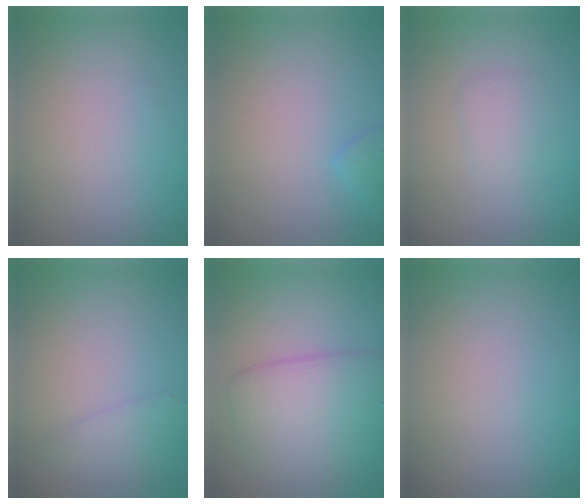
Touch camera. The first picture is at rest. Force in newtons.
{"total": 1.2, "press": 1.2, "slide": 0.1}
{"total": 1.5, "press": 1.5, "slide": 0.1}
{"total": 1.8, "press": 1.8, "slide": 0.1}
{"total": 6.4, "press": 6.4, "slide": 0.1}
{"total": 0.0}